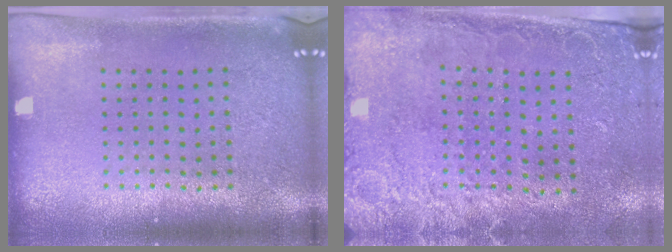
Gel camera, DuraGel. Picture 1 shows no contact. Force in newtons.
{"total": 2.5, "press": 2.0, "slide": 1.5}